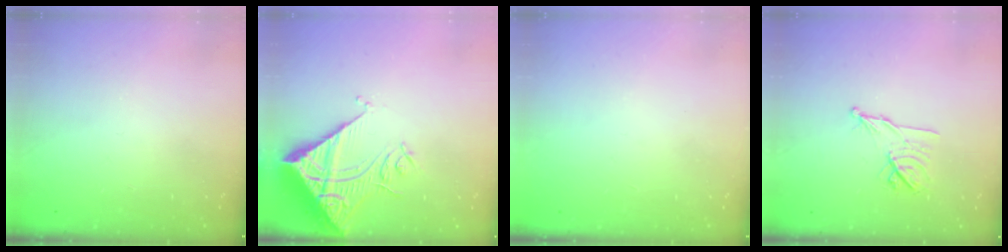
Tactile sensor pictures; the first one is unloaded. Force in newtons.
{"total": 13.5, "press": 13.4, "slide": 1.7}
{"total": 1.5, "press": 1.5, "slide": 0.1}
{"total": 10.0, "press": 9.9, "slide": 0.9}